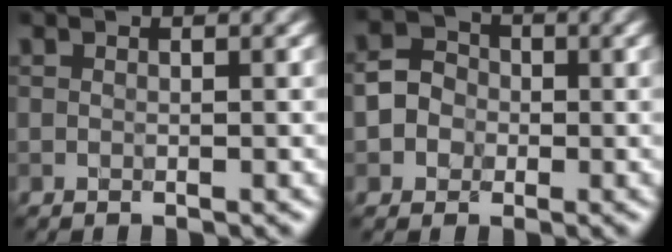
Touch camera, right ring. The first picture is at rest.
{"total": 2.9, "force": [-0.6, 2.7, 1.1], "torque": [0.000, 0.004, -0.017]}